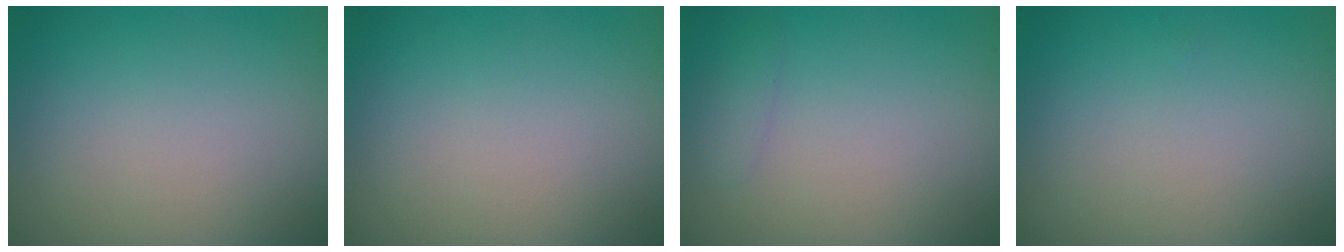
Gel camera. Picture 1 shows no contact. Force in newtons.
{"total": 0.0}
{"total": 0.8, "press": 0.8, "slide": 0.0}
{"total": 0.0}